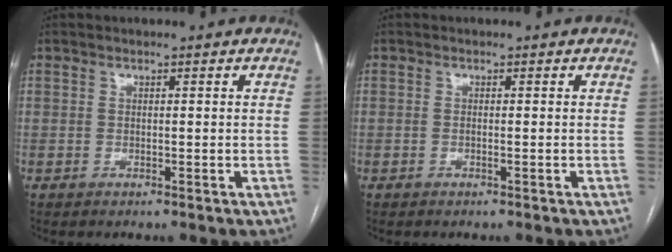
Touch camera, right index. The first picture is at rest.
{"total": 0.0}